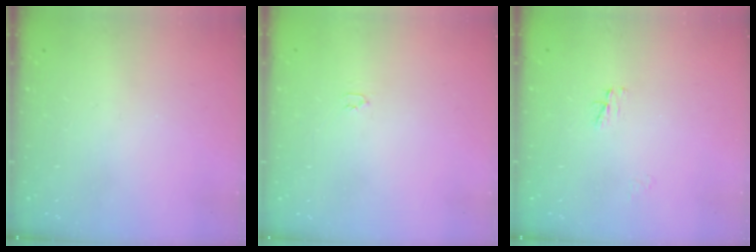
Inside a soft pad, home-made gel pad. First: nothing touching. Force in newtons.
{"total": 2.0, "press": 2.0, "slide": 0.3}
{"total": 3.0, "press": 3.0, "slide": 0.4}